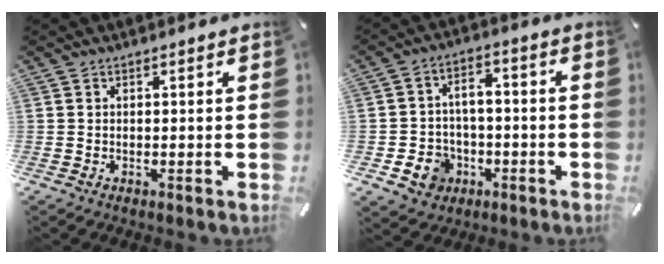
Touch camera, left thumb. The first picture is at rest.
{"total": 8.4, "force": [-2.8, 7.3, 3.0], "torque": [-0.065, 0.023, -0.049]}